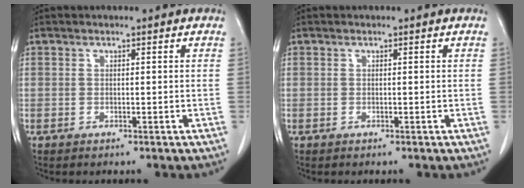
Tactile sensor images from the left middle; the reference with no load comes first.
{"total": 0.0}